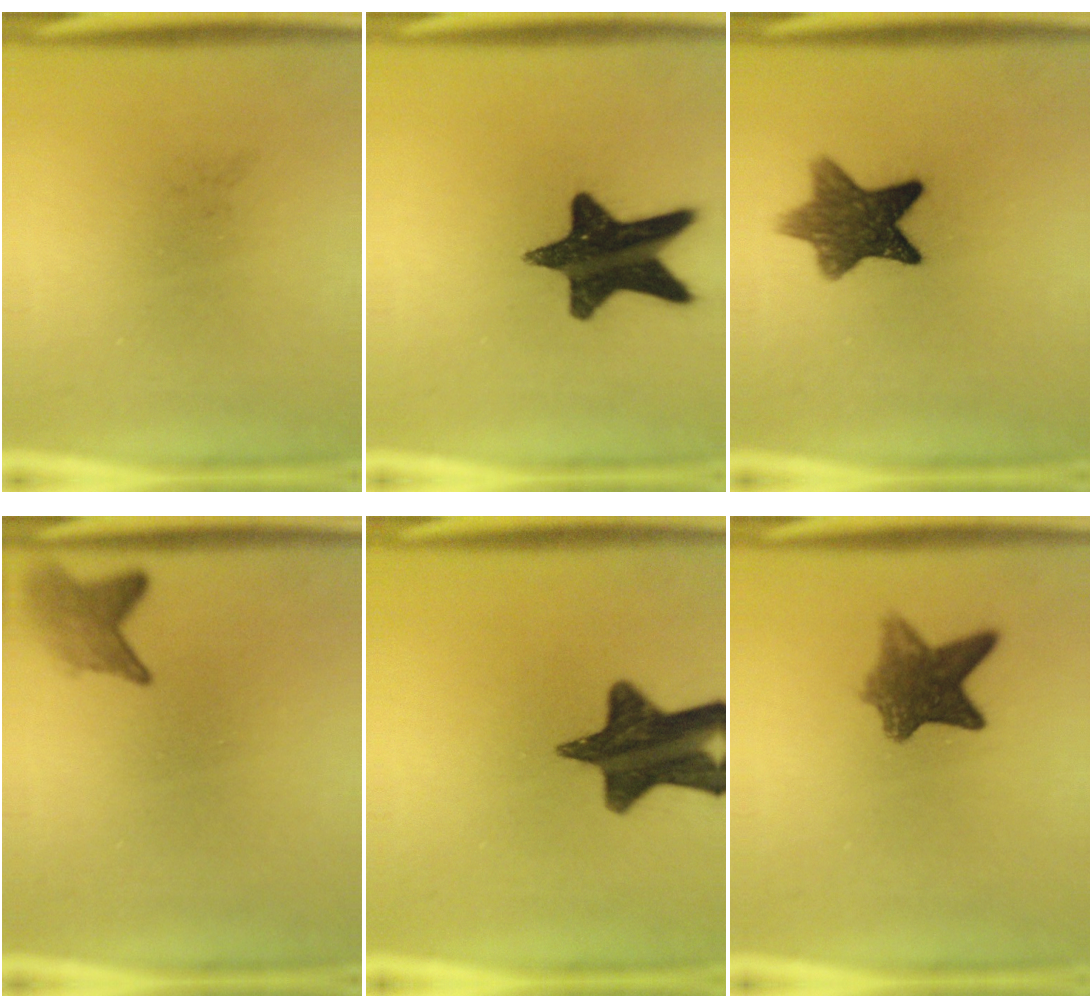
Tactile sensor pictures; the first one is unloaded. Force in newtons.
{"total": 16.2}
{"total": 9.7}
{"total": 2.9}
{"total": 14.7}
{"total": 7.0}